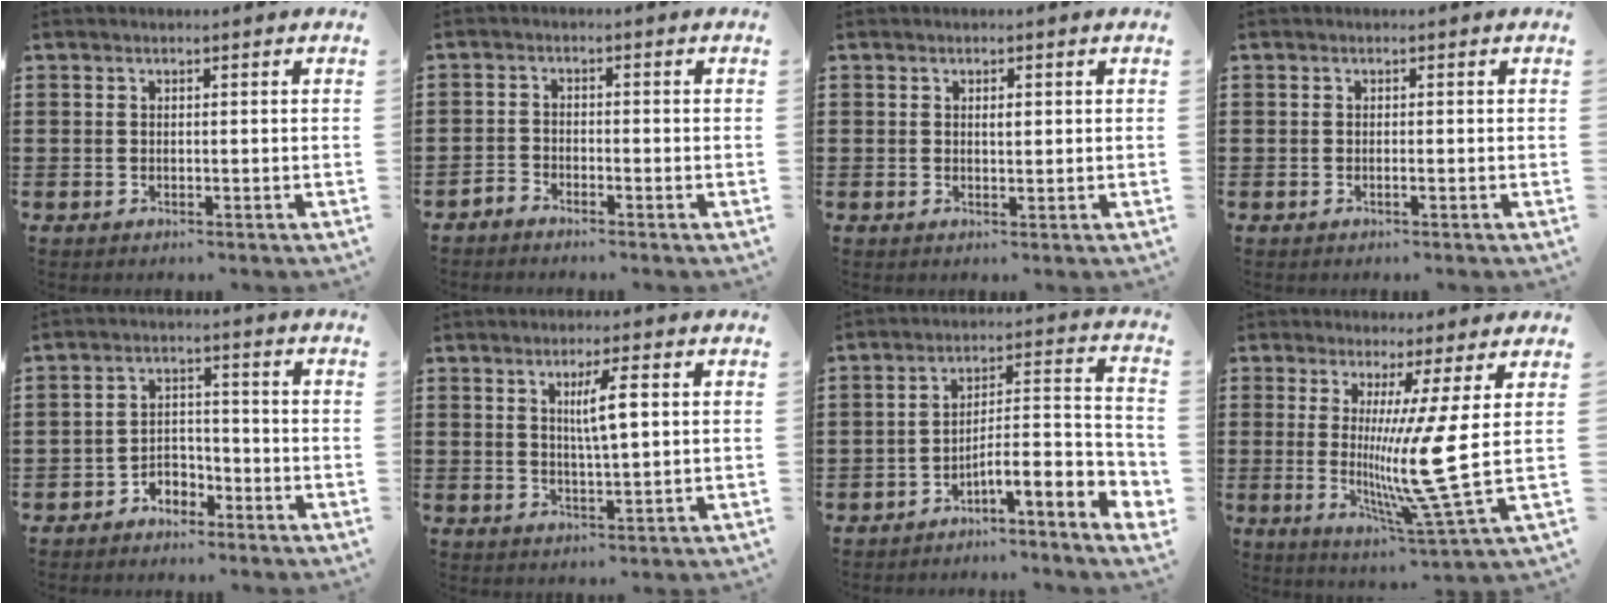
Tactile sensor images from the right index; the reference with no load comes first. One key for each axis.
{"total": 1.7, "fx": -1.7, "fy": 0.1, "fz": 0.0, "tx": -0.006, "ty": 0.004, "tz": -0.037}
{"total": 1.2, "fx": 0.3, "fy": 0.4, "fz": 1.1, "tx": -0.021, "ty": 0.005, "tz": 0.004}
{"total": 0.6, "fx": -0.2, "fy": -0.3, "fz": 0.5, "tx": -0.009, "ty": -0.005, "tz": -0.003}
{"total": 3.3, "fx": -2.8, "fy": 1.6, "fz": 0.6, "tx": -0.017, "ty": 0.008, "tz": -0.058}
{"total": 4.8, "fx": 1.3, "fy": 0.7, "fz": 4.5, "tx": -0.083, "ty": 0.001, "tz": 0.017}
{"total": 6.3, "fx": -4.9, "fy": 0.0, "fz": 3.9, "tx": -0.063, "ty": -0.019, "tz": -0.099}
{"total": 12.2, "fx": 0.6, "fy": -1.6, "fz": 12.1, "tx": -0.227, "ty": -0.042, "tz": -0.003}